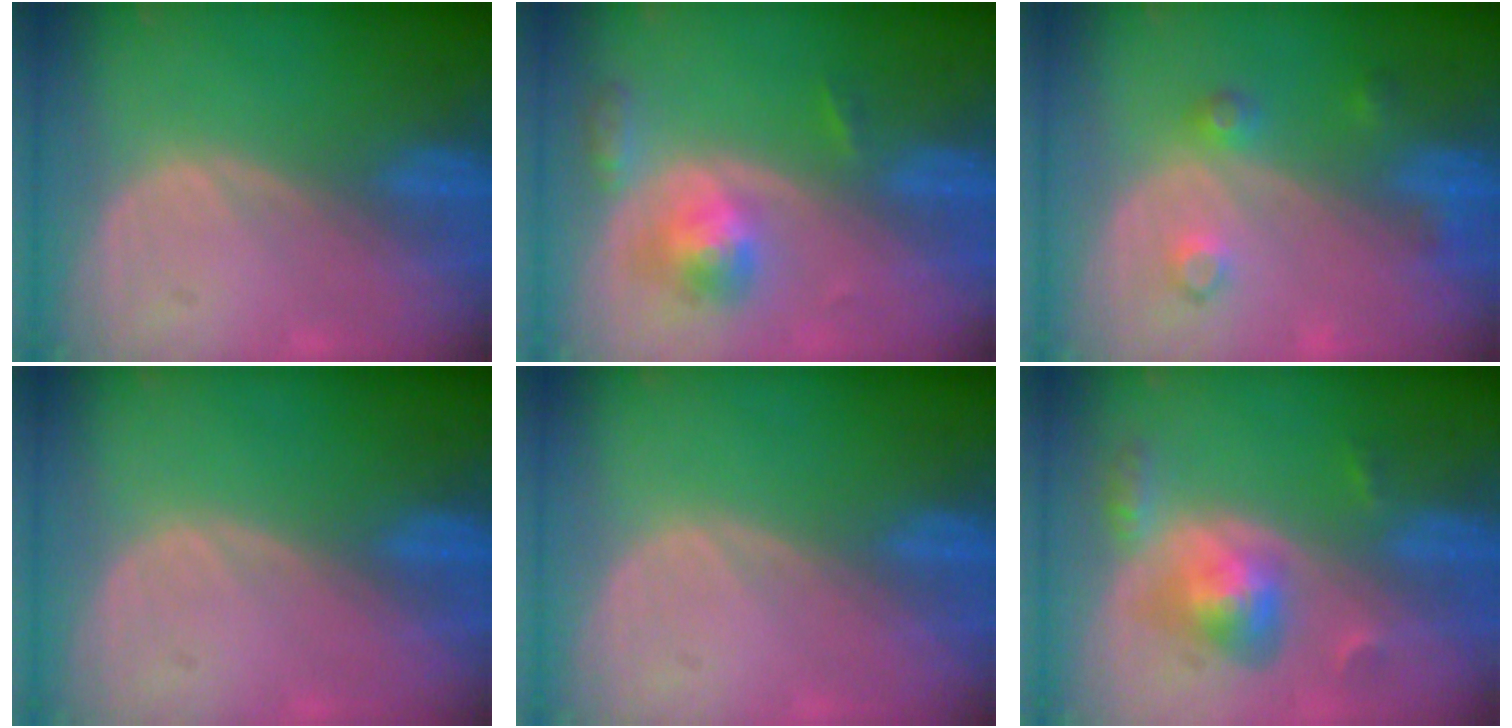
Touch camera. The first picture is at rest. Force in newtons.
{"total": 5.3, "press": 4.9, "slide": 1.9}
{"total": 3.7, "press": 3.4, "slide": 1.5}
{"total": 0.0}
{"total": 0.0}
{"total": 5.9, "press": 5.5, "slide": 2.1}